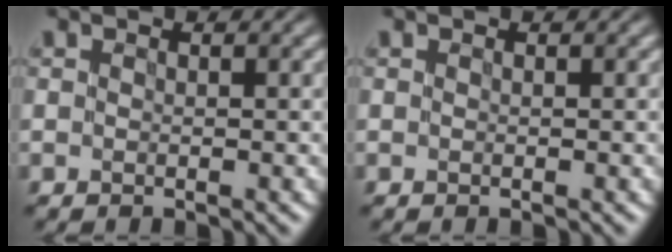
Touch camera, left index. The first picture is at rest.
{"total": 0.0}